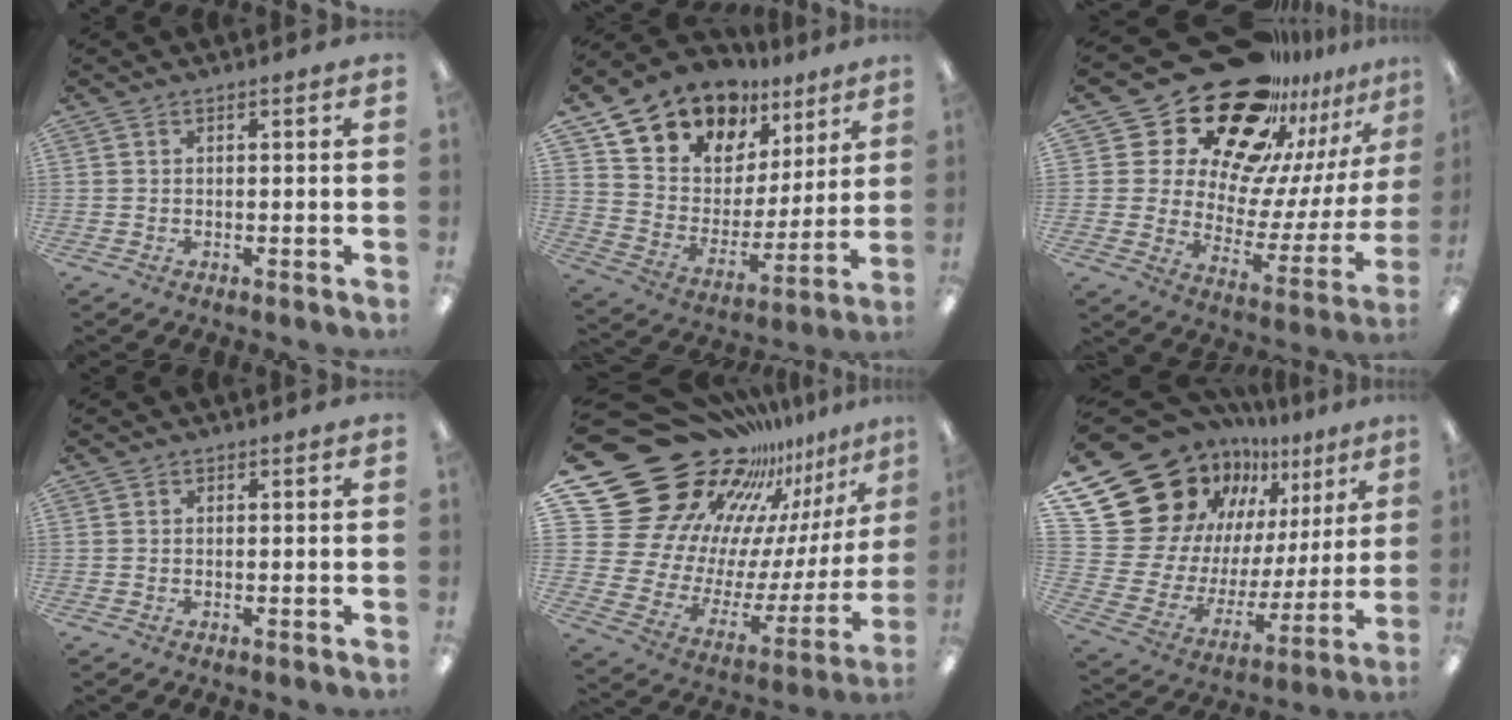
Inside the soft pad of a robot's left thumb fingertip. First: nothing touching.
{"total": 13.2, "force": [10.5, 7.8, 1.7], "torque": [-0.067, -0.085, 0.199]}
{"total": 26.7, "force": [20.4, 12.6, 11.8], "torque": [-0.203, -0.144, 0.373]}
{"total": 0.0}
{"total": 29.2, "force": [20.4, 17.0, 12.1], "torque": [-0.176, -0.197, 0.427]}
{"total": 22.6, "force": [14.6, 15.3, 8.0], "torque": [-0.155, -0.112, 0.297]}